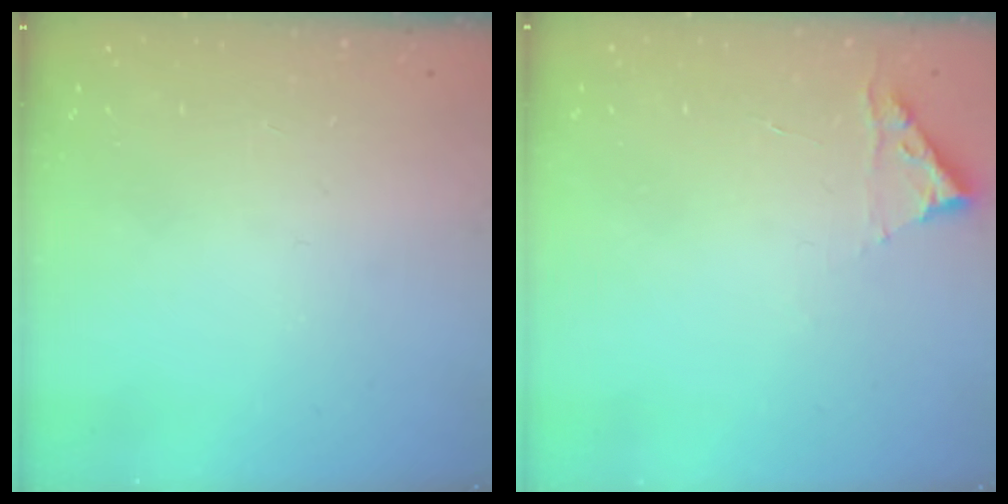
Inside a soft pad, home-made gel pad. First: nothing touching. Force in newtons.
{"total": 2.8, "press": 2.8, "slide": 0.3}